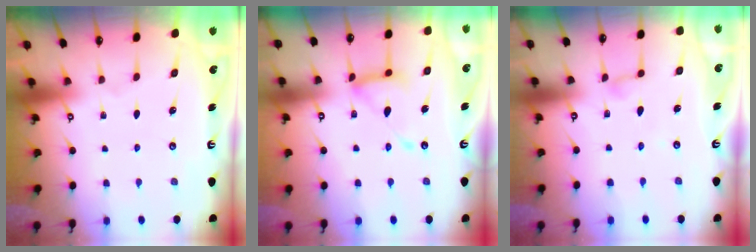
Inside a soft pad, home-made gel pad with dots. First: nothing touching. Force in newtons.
{"total": 14.3, "press": 14.3, "slide": 1.5}
{"total": 3.5, "press": 3.5, "slide": 0.3}